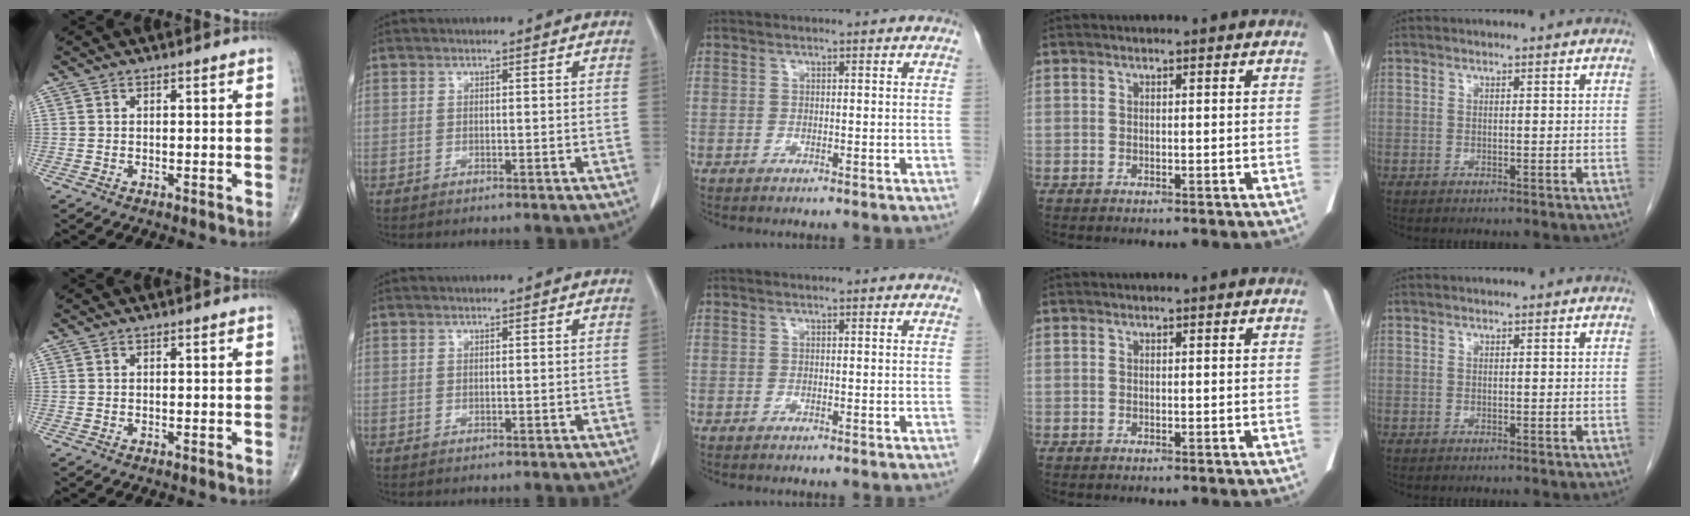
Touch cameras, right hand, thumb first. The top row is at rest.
{}